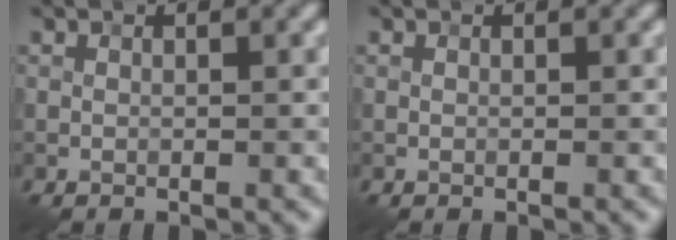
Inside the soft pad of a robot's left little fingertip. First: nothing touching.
{"total": 0.0}